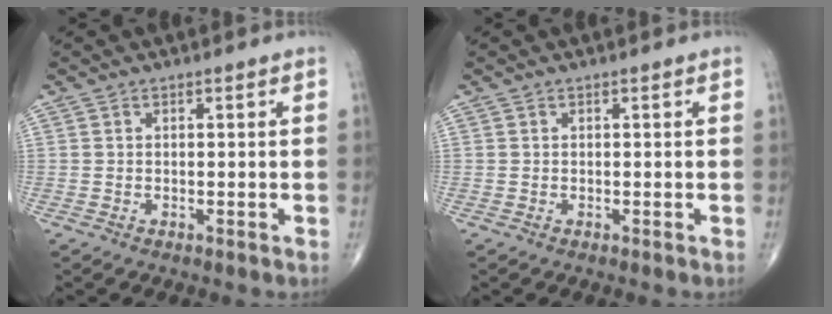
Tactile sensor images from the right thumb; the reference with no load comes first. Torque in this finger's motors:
{"motor_torque": [-0.01, 0.00, -0.04, 0.01, 0.00]}